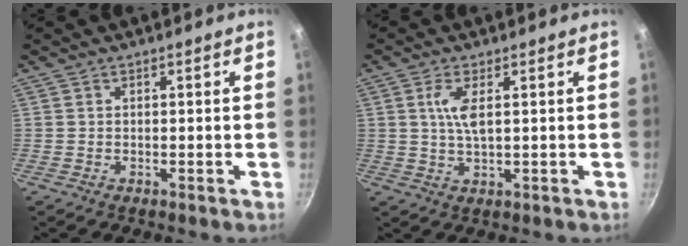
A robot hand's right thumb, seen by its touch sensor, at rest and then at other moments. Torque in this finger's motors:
{"motor_torque": [0.22, 0.03, 0.42, 0.28, 0.18]}